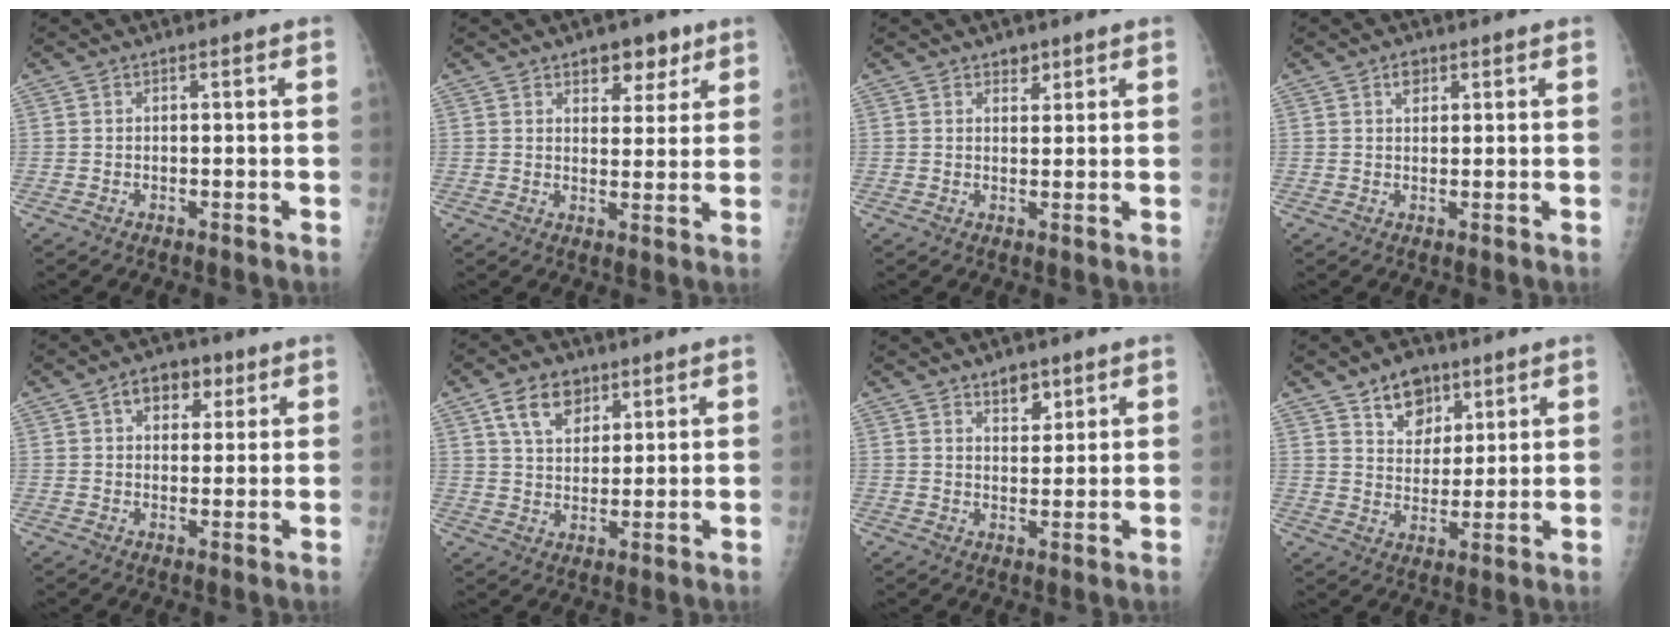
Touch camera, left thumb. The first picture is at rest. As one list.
[{"total": 6.6, "force": [4.0, 4.0, 3.4], "torque": [-0.013, -0.018, 0.055]}, {"total": 2.2, "force": [1.5, 1.4, 0.8], "torque": [0.007, -0.008, 0.021]}, {"total": 2.3, "force": [1.2, 1.6, 1.2], "torque": [-0.008, -0.004, 0.018]}, {"total": 7.0, "force": [3.0, 4.7, 4.1], "torque": [-0.026, -0.003, 0.040]}, {"total": 8.3, "force": [4.5, 5.3, 4.5], "torque": [-0.055, -0.021, 0.080]}, {"total": 4.4, "force": [2.9, 2.4, 2.2], "torque": [-0.009, -0.019, 0.047]}, {"total": 9.0, "force": [5.4, 5.9, 4.0], "torque": [-0.031, -0.029, 0.091]}]